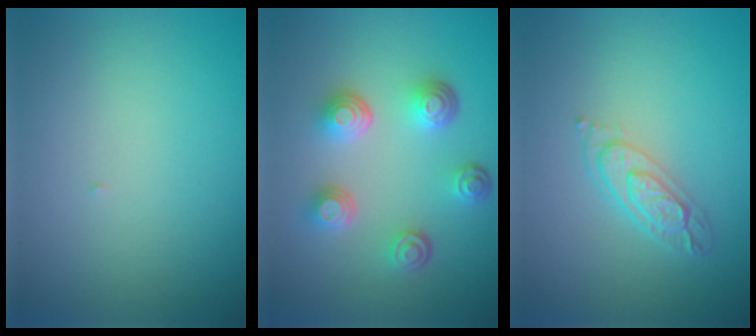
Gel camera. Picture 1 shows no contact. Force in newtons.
{"total": 4.5, "press": 3.5, "slide": 2.9}
{"total": 3.3, "press": 2.6, "slide": 2.1}